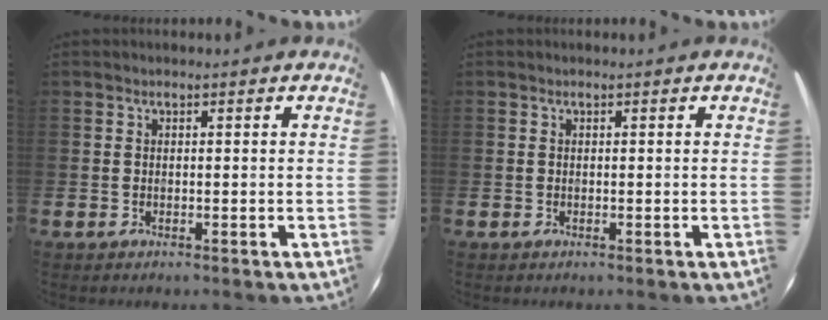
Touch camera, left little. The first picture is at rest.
{"total": 0.0}